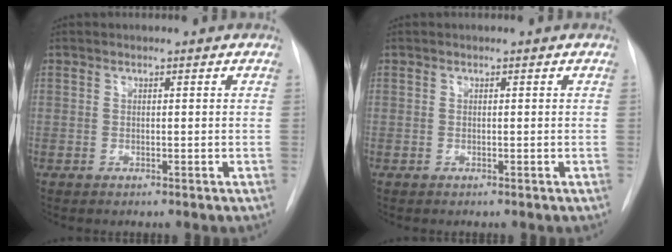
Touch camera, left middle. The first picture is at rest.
{"total": 0.0}